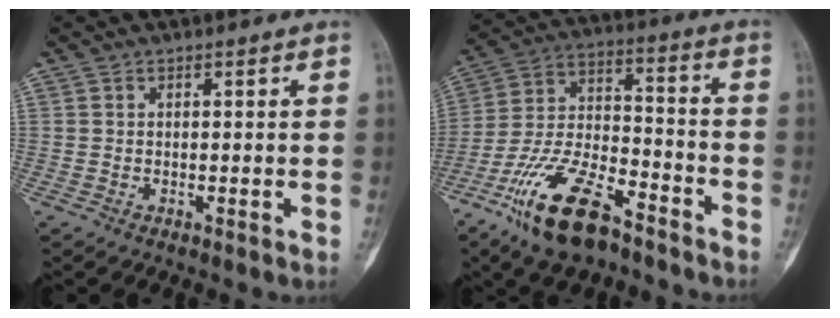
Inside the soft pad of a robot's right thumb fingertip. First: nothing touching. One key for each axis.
{"total": 17.6, "fx": -11.4, "fy": 7.1, "fz": 11.4, "tx": -0.214, "ty": 0.070, "tz": -0.210}